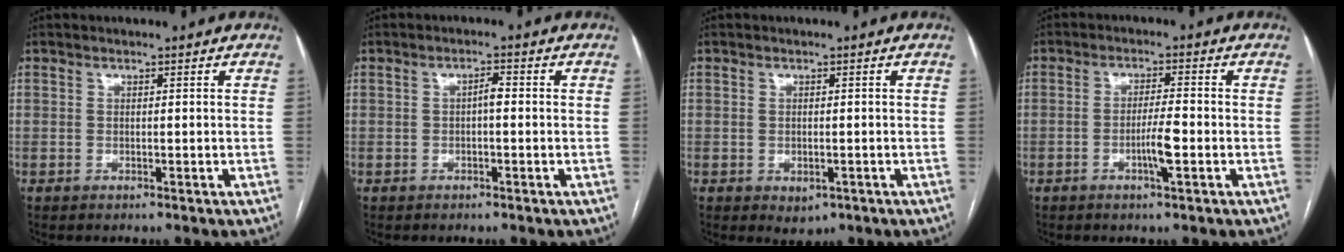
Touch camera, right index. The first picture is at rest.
{"total": 1.7, "force": [-0.2, 0.5, 1.6], "torque": [-0.026, 0.005, -0.003]}
{"total": 2.4, "force": [-1.0, 1.5, 1.6], "torque": [-0.020, -0.002, 0.000]}
{"total": 4.2, "force": [-1.4, 0.1, 4.0], "torque": [-0.072, -0.003, -0.026]}